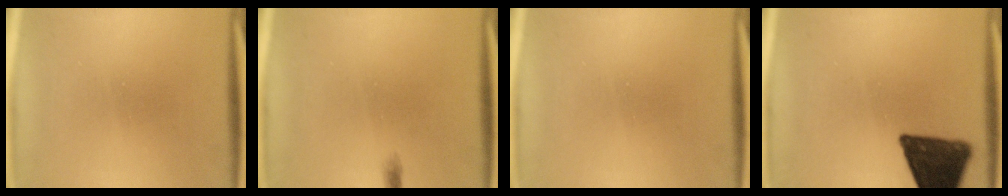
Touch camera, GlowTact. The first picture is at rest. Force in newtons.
{"total": 0.6}
{"total": 0.0}
{"total": 15.0}